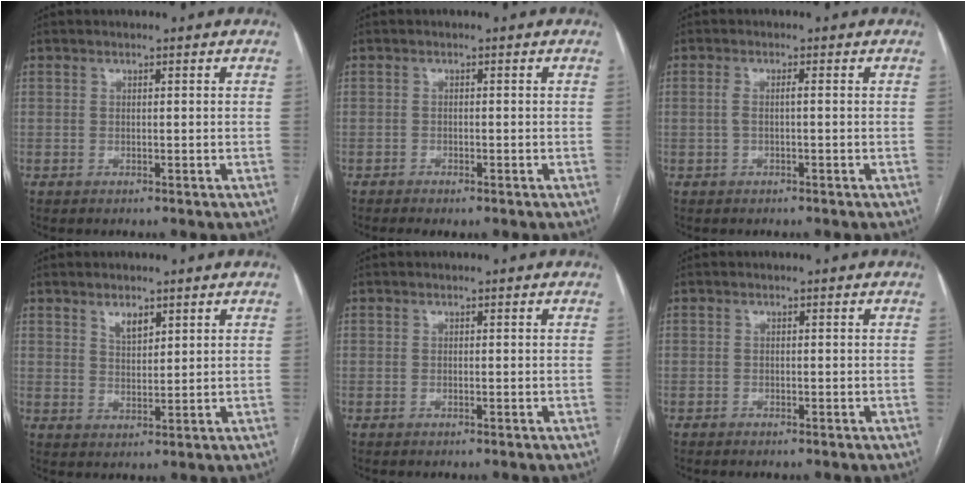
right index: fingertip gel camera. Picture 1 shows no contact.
{"total": 2.8, "force": [-2.0, 1.2, 1.4], "torque": [-0.026, -0.003, -0.025]}
{"total": 1.9, "force": [-0.3, 0.5, 1.9], "torque": [-0.042, 0.010, -0.004]}
{"total": 3.3, "force": [2.0, 1.6, 2.0], "torque": [-0.037, 0.000, 0.042]}
{"total": 0.0}
{"total": 0.8, "force": [-0.6, 0.4, 0.2], "torque": [-0.007, 0.001, -0.009]}